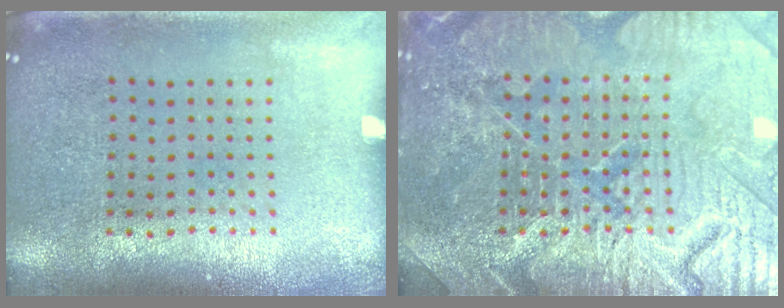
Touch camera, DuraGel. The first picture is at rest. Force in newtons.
{"total": 7.9, "press": 7.8, "slide": 1.0}